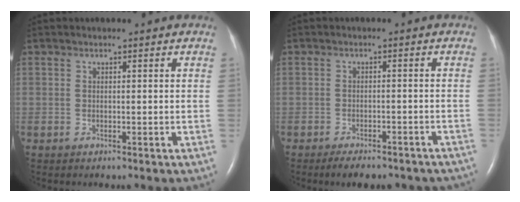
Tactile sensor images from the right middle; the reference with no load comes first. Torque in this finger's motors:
{"motor_torque": [0.06, -0.06, 0.08, 0.04]}